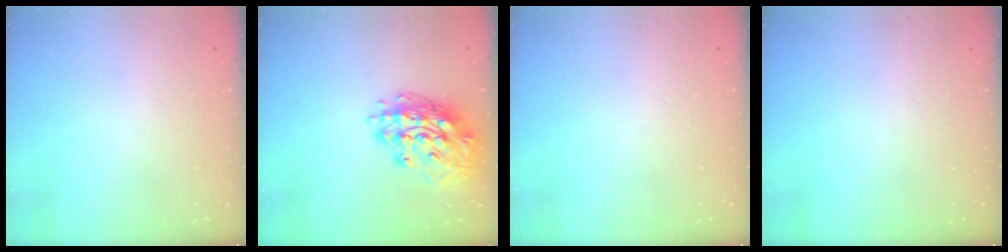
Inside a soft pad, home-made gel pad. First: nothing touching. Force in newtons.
{"total": 15.7, "press": 15.7, "slide": 1.3}
{"total": 0.0}
{"total": 0.0}